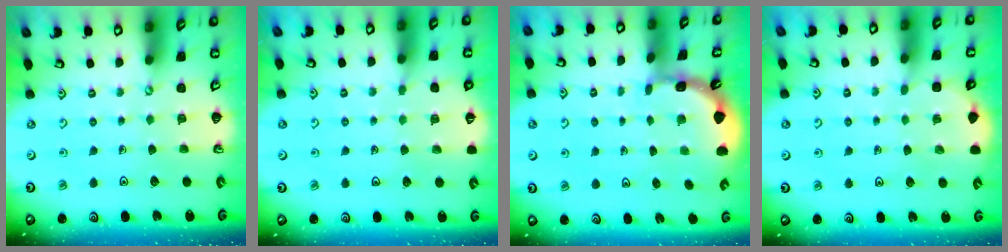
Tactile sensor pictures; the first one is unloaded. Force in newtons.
{"total": 3.3, "press": 3.3, "slide": 0.5}
{"total": 1.7, "press": 1.7, "slide": 0.1}
{"total": 3.0, "press": 3.0, "slide": 0.3}